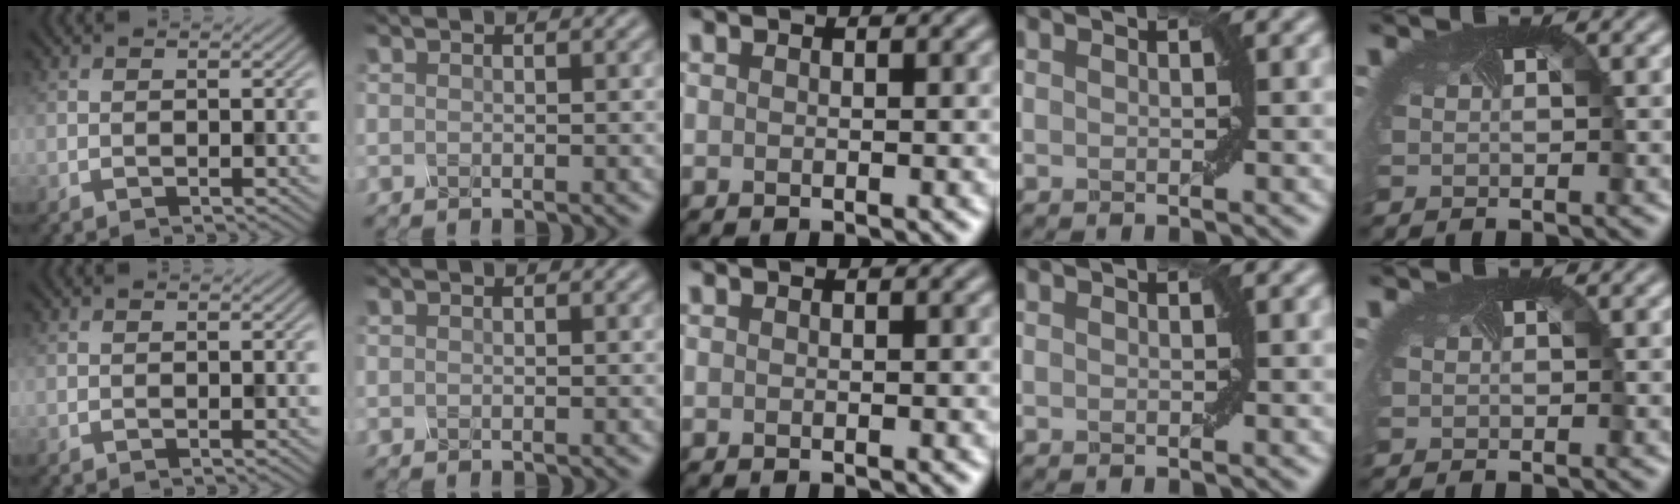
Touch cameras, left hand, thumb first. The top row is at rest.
{}